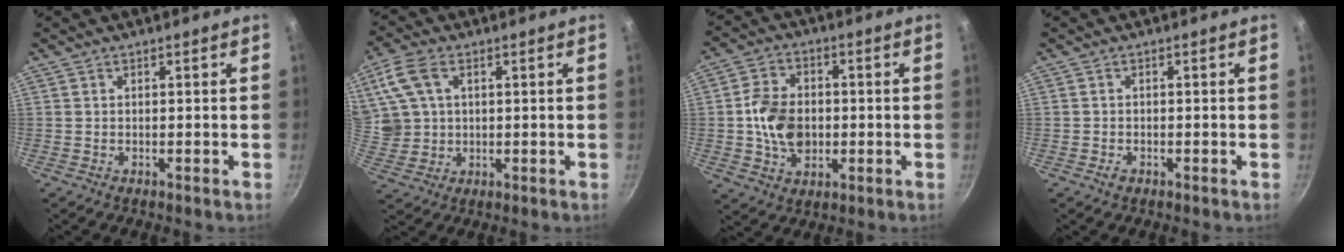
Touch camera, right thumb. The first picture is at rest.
{"total": 10.3, "force": [3.3, 7.5, 6.3], "torque": [-0.116, -0.006, 0.068]}
{"total": 10.6, "force": [-0.6, 7.9, 7.0], "torque": [-0.102, 0.011, -0.013]}
{"total": 1.4, "force": [-0.8, 0.9, 0.6], "torque": [-0.012, 0.003, -0.014]}